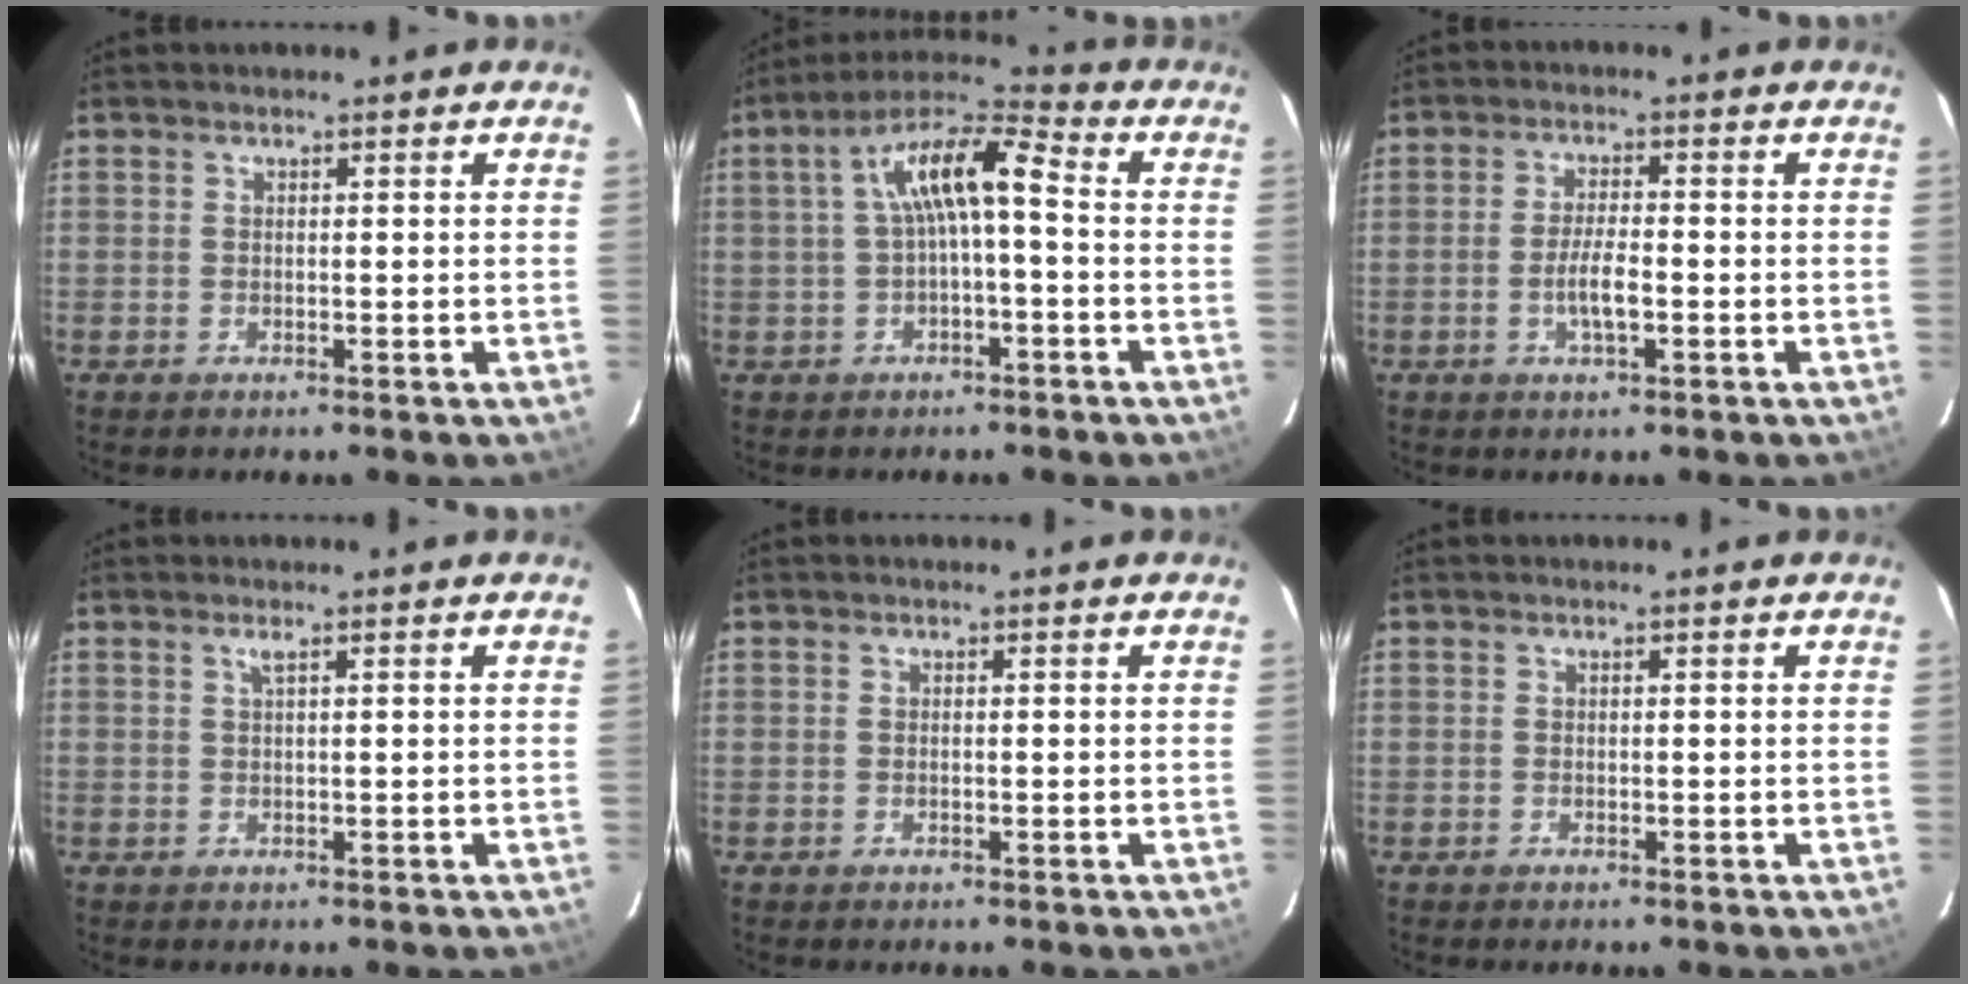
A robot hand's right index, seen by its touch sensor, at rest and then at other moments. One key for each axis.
{"total": 10.0, "fx": 0.1, "fy": 2.7, "fz": 9.7, "tx": -0.183, "ty": 0.028, "tz": 0.001}
{"total": 4.4, "fx": -1.4, "fy": 1.1, "fz": 4.0, "tx": -0.080, "ty": -0.003, "tz": -0.025}
{"total": 0.8, "fx": 0.4, "fy": -0.3, "fz": 0.7, "tx": -0.015, "ty": 0.001, "tz": 0.006}
{"total": 0.0}
{"total": 0.0}